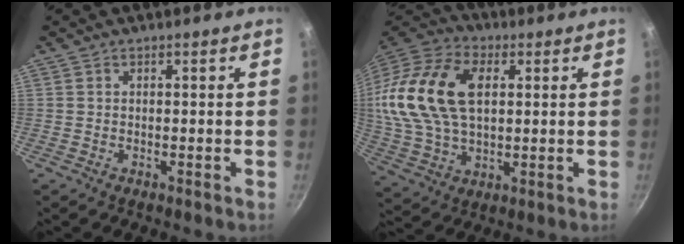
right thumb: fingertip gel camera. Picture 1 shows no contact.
{"total": 22.0, "force": [4.5, 14.0, 16.4], "torque": [-0.316, 0.011, 0.078]}